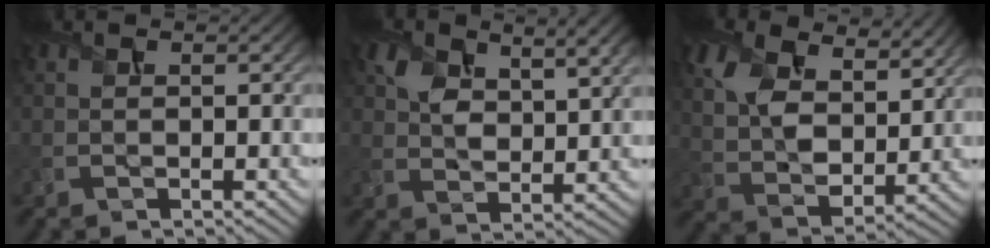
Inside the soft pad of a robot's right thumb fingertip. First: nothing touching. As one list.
[{"total": 6.5, "force": [3.4, 3.2, 4.6], "torque": [-0.090, -0.001, 0.061]}, {"total": 11.3, "force": [6.1, 6.4, 7.0], "torque": [-0.174, 0.002, 0.104]}]